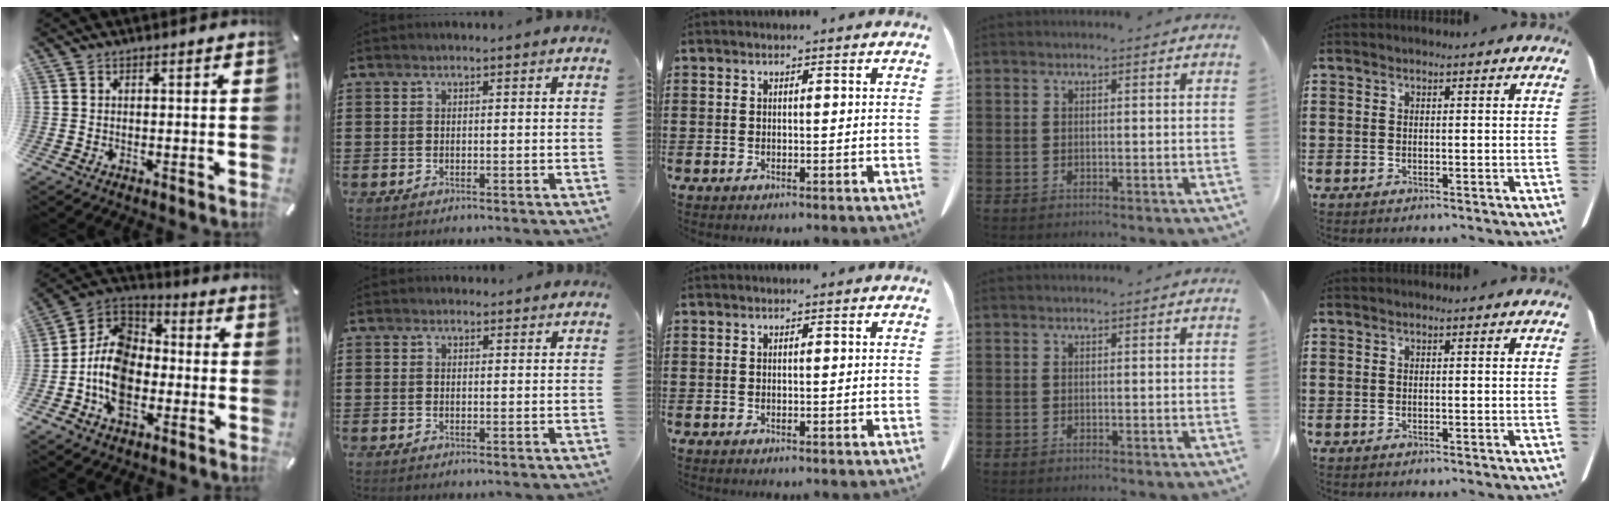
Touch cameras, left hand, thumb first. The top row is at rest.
{"thumb": {"total": 13.3, "force": [-5.2, 9.6, 7.5], "torque": [-0.174, 0.025, -0.100]}, "index": {"total": 0.9, "force": [0.7, 0.5, 0.2], "torque": [-0.006, 0.004, 0.013]}}